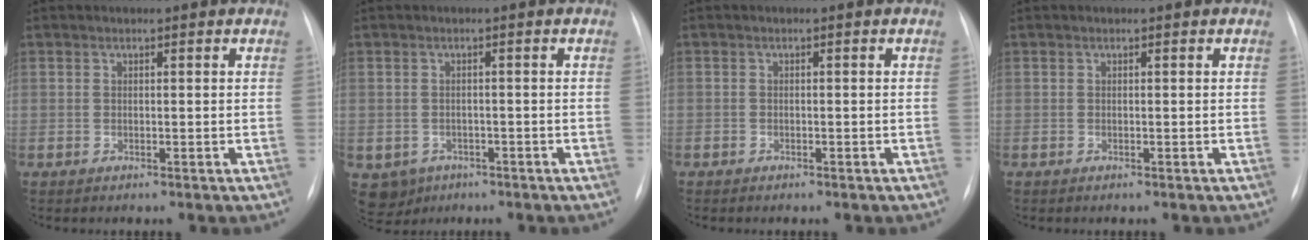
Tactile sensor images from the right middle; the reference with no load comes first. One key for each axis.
{"total": 4.6, "fx": -2.4, "fy": 3.8, "fz": 0.9, "tx": -0.016, "ty": 0.004, "tz": -0.030}
{"total": 1.1, "fx": -0.9, "fy": 0.6, "fz": 0.4, "tx": -0.008, "ty": 0.001, "tz": -0.011}
{"total": 0.0}